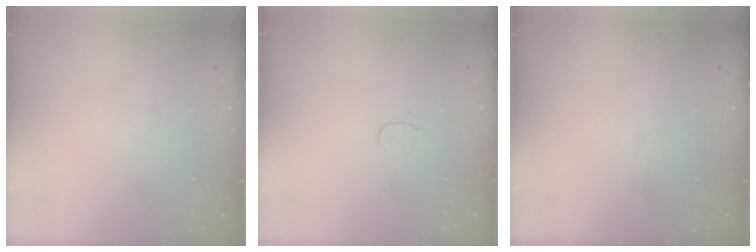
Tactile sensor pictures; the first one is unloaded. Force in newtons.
{"total": 3.8, "press": 3.8, "slide": 0.3}
{"total": 0.0}